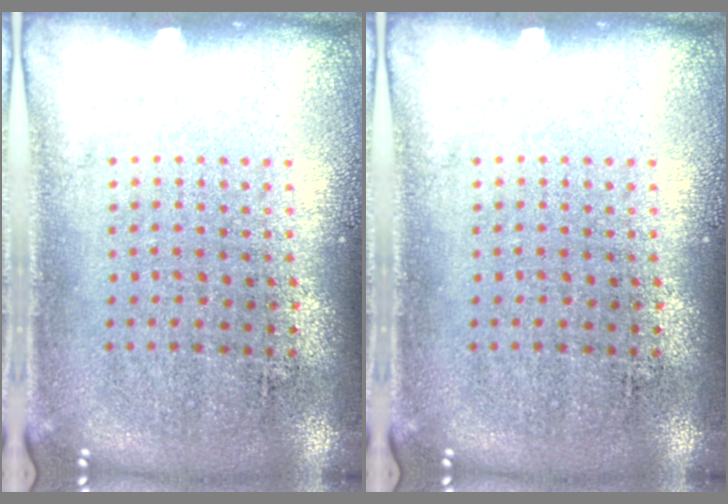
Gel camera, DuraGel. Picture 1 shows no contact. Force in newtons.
{"total": 0.0}